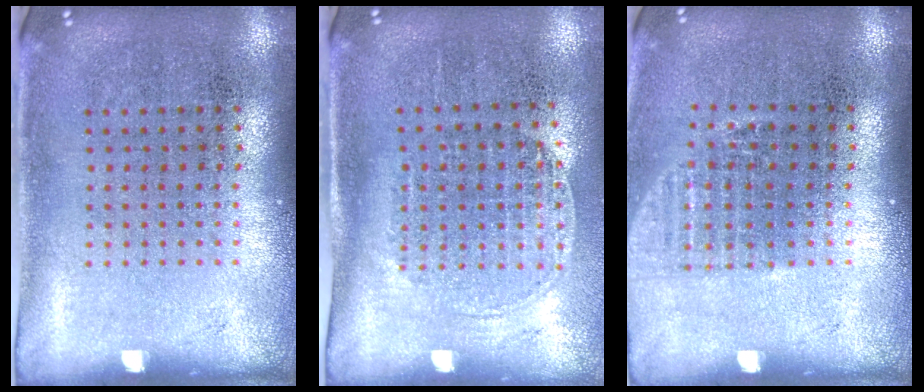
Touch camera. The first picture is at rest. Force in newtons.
{"total": 1.4, "press": 1.2, "slide": 0.8}
{"total": 1.1, "press": 1.0, "slide": 0.4}